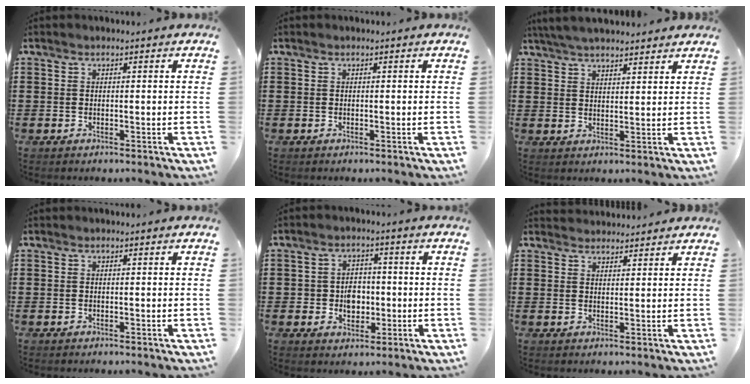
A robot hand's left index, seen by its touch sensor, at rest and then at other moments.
{"total": 0.0}
{"total": 4.4, "force": [4.2, 0.2, 1.3], "torque": [-0.037, -0.008, 0.079]}
{"total": 0.0}
{"total": 4.3, "force": [-0.4, 3.4, 2.6], "torque": [-0.042, 0.002, -0.014]}
{"total": 2.2, "force": [2.1, 0.2, -0.2], "torque": [-0.002, -0.004, 0.042]}